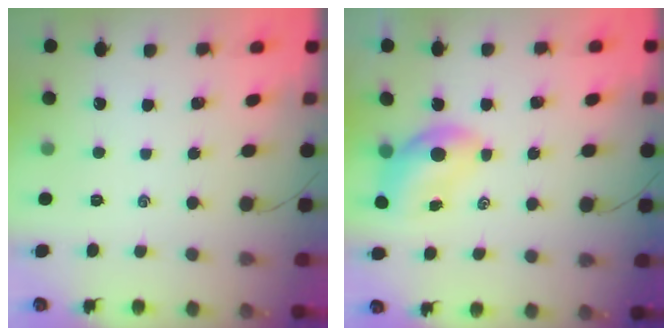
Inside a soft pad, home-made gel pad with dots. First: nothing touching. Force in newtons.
{"total": 6.7, "press": 6.6, "slide": 0.8}